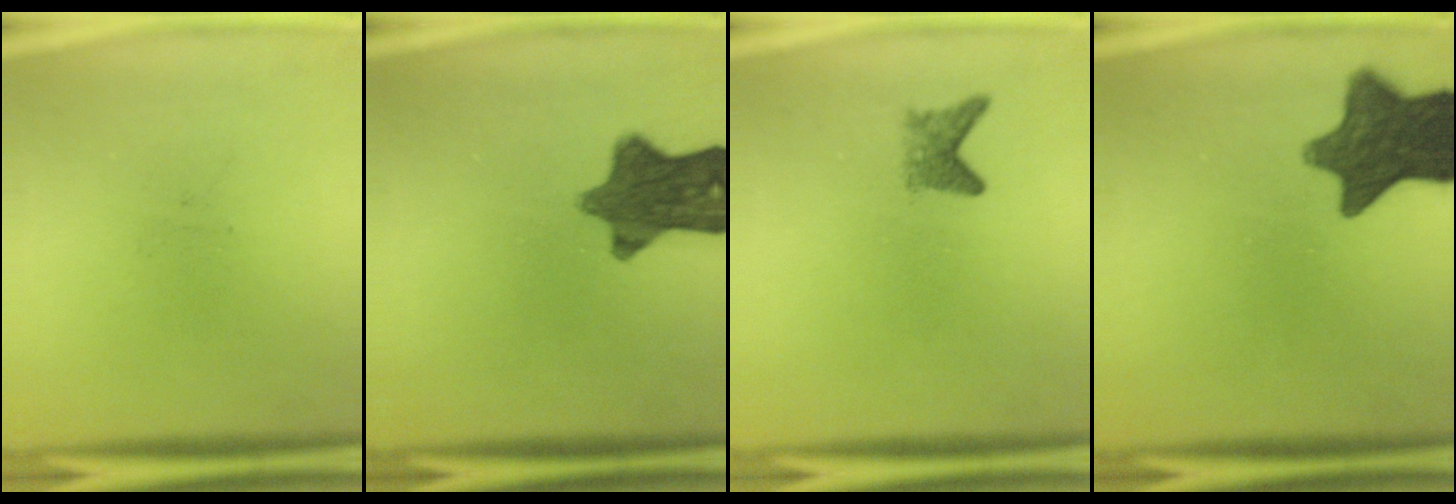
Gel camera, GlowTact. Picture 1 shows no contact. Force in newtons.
{"total": 10.8}
{"total": 2.1}
{"total": 11.9}